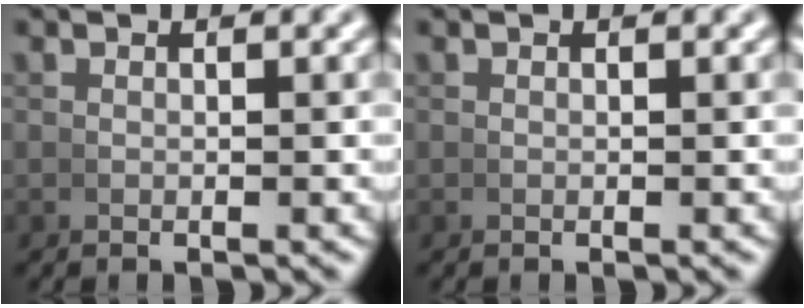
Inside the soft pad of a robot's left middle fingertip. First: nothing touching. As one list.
[{"total": 0.0}]